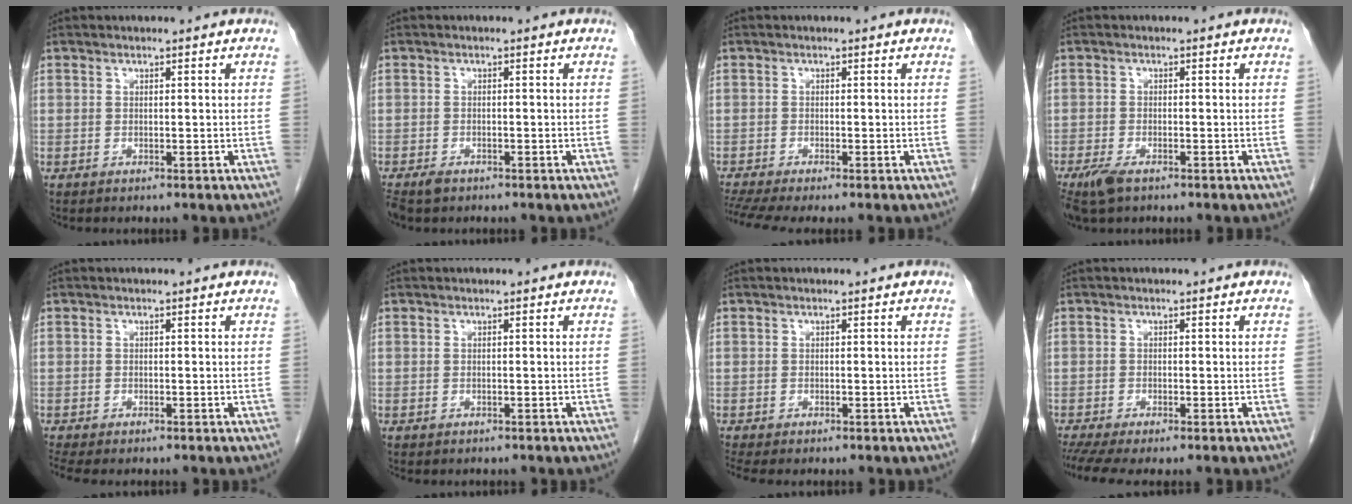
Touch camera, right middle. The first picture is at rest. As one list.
[{"total": 3.4, "force": [-2.5, 1.8, 1.5], "torque": [-0.031, -0.005, -0.040]}, {"total": 4.4, "force": [-3.6, -0.2, 2.5], "torque": [-0.049, -0.008, -0.065]}, {"total": 4.1, "force": [-2.7, 1.5, 2.7], "torque": [-0.059, -0.009, -0.046]}, {"total": 2.4, "force": [-2.0, 0.7, 1.1], "torque": [-0.020, -0.009, -0.031]}, {"total": 0.0}, {"total": 1.6, "force": [-1.4, 0.4, 0.7], "torque": [-0.012, -0.006, -0.020]}, {"total": 4.9, "force": [-3.9, 0.6, 2.9], "torque": [-0.047, -0.011, -0.067]}]